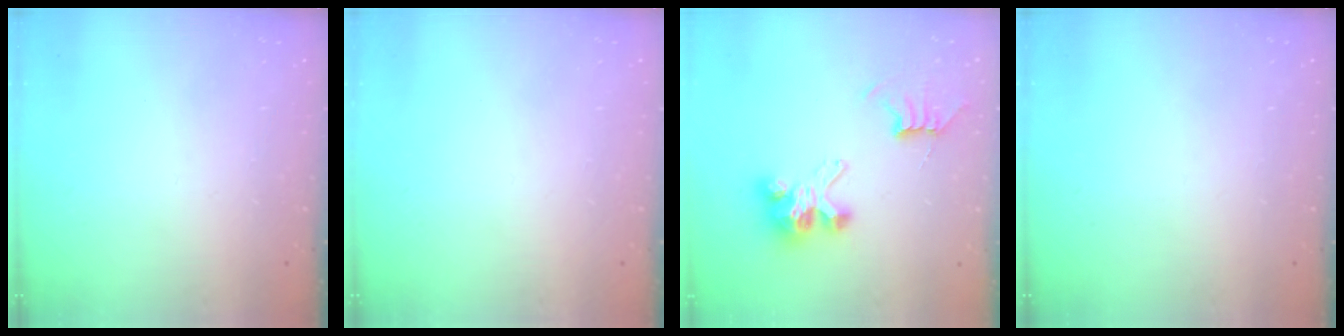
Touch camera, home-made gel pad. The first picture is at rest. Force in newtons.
{"total": 0.0}
{"total": 7.7, "press": 7.7, "slide": 0.3}
{"total": 0.0}